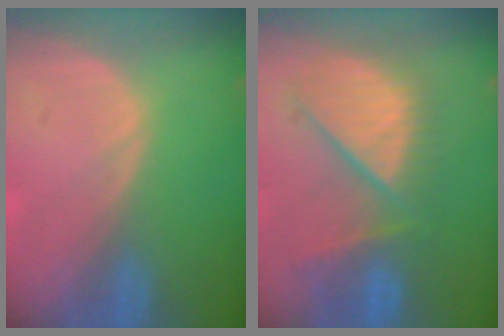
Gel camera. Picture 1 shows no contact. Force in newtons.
{"total": 10.1, "press": 9.5, "slide": 3.5}